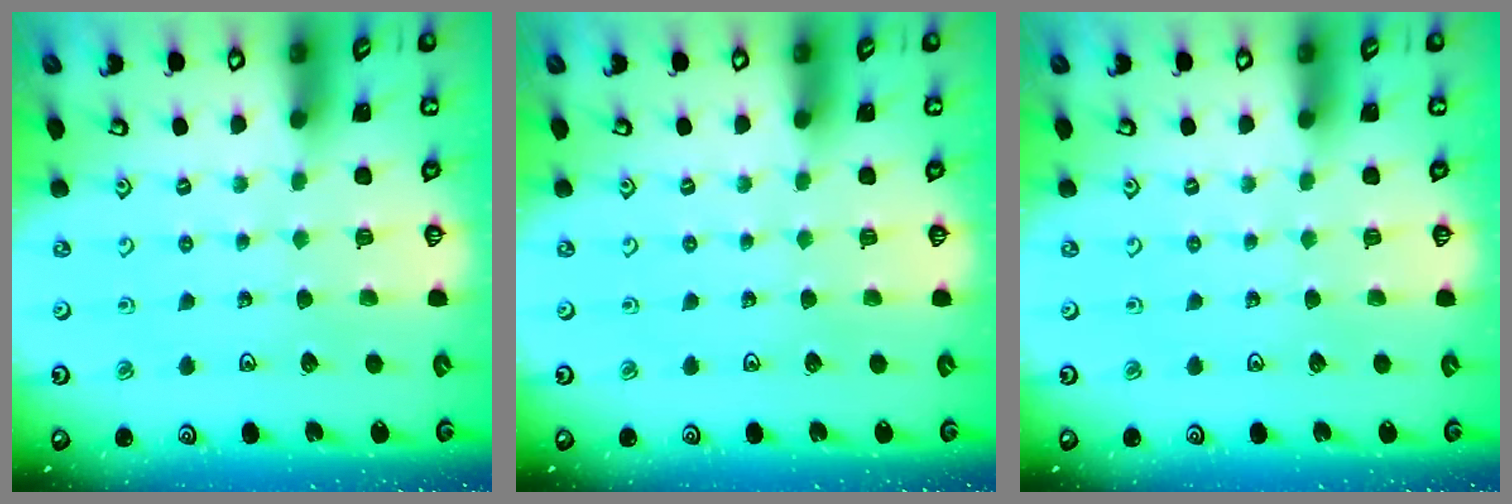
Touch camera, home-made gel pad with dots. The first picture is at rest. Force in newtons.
{"total": 0.0}
{"total": 0.0}